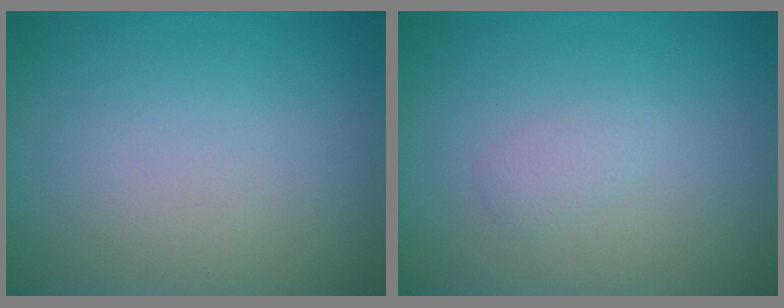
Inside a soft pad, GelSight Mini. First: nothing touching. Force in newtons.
{"total": 1.1, "press": 1.1, "slide": 0.1}